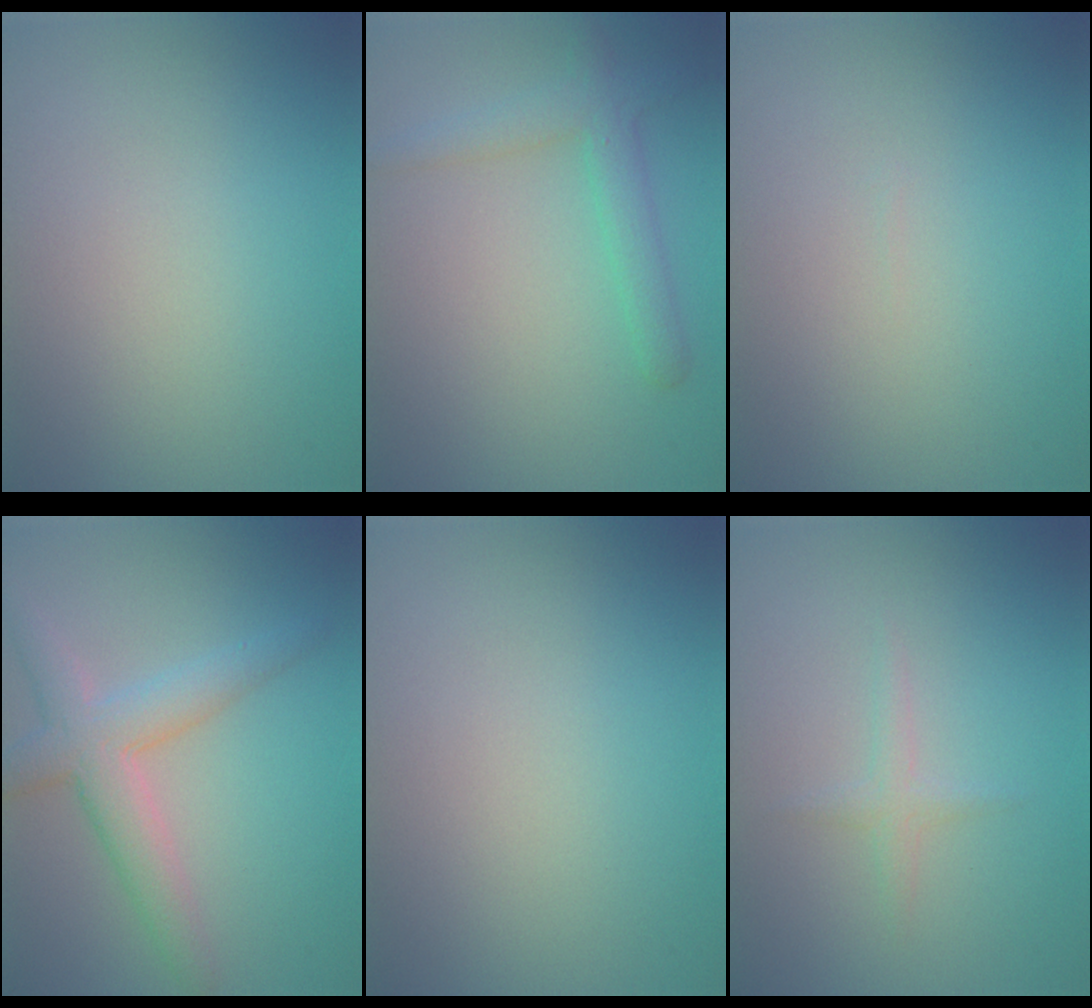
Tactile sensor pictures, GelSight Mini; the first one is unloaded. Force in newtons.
{"total": 2.9, "press": 2.9, "slide": 0.2}
{"total": 0.0}
{"total": 4.4, "press": 4.4, "slide": 0.3}
{"total": 0.0}
{"total": 1.1, "press": 1.1, "slide": 0.1}